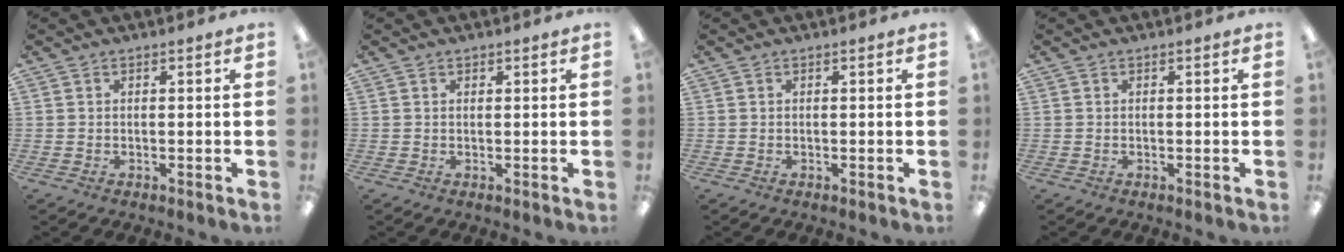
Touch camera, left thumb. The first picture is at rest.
{"total": 0.7, "force": [0.6, 0.4, 0.1], "torque": [-0.002, 0.001, 0.011]}
{"total": 0.0}
{"total": 0.0}